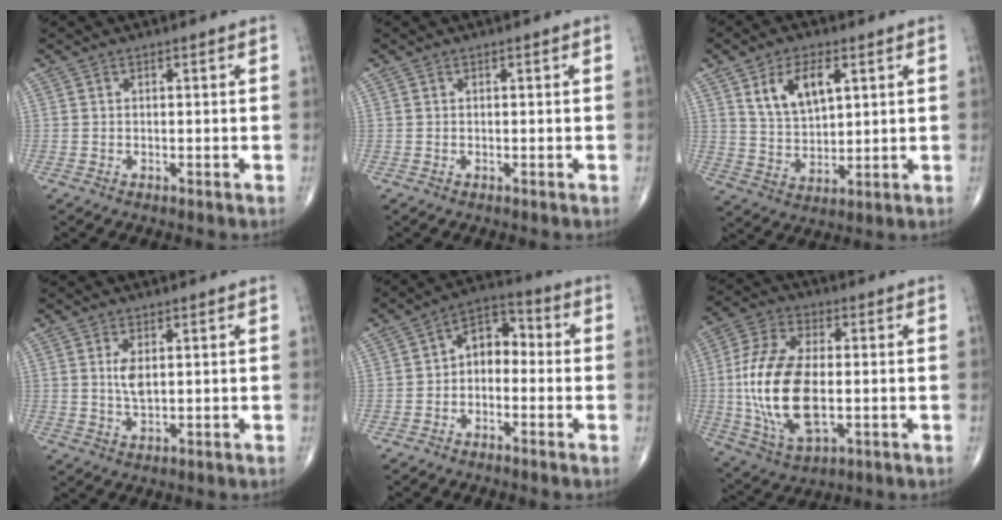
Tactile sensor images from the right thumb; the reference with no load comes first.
{"total": 0.0}
{"total": 9.9, "force": [4.2, 5.3, 7.2], "torque": [-0.115, -0.017, 0.084]}
{"total": 3.5, "force": [0.9, 1.5, 3.1], "torque": [-0.058, -0.008, 0.022]}
{"total": 7.4, "force": [-0.8, 5.1, 5.3], "torque": [-0.058, 0.037, -0.032]}
{"total": 18.3, "force": [-1.2, 9.4, 15.7], "torque": [-0.328, -0.001, -0.015]}